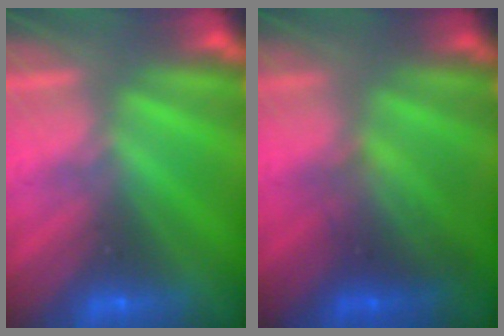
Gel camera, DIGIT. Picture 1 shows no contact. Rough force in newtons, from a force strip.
{"total": 2.0}